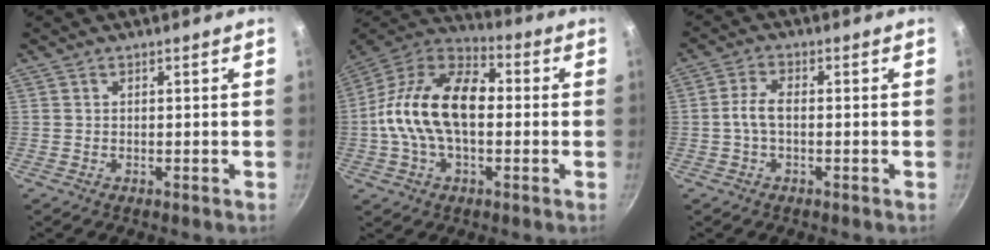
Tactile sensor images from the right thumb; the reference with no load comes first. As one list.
[{"total": 19.9, "force": [-0.3, 11.9, 16.0], "torque": [-0.268, 0.038, -0.026]}, {"total": 4.0, "force": [-0.6, 2.0, 3.5], "torque": [-0.075, 0.018, -0.017]}]